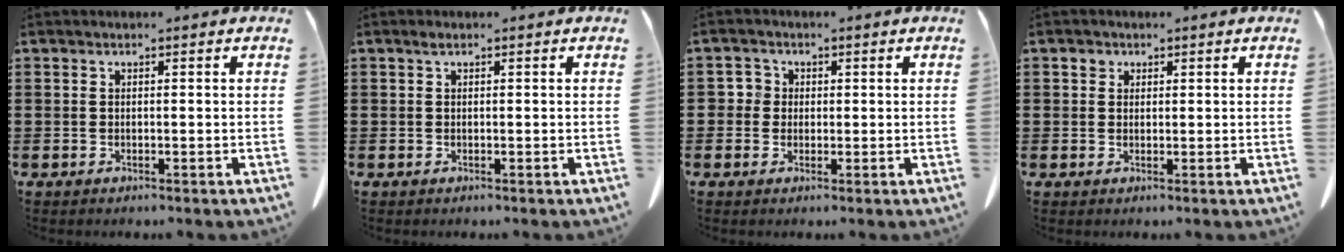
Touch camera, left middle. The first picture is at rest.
{"total": 0.7, "force": [0.4, 0.3, 0.5], "torque": [-0.012, 0.001, 0.007]}
{"total": 2.2, "force": [0.3, 2.1, 0.6], "torque": [-0.024, 0.007, 0.004]}
{"total": 1.4, "force": [0.8, 1.0, 0.3], "torque": [-0.002, -0.001, 0.015]}